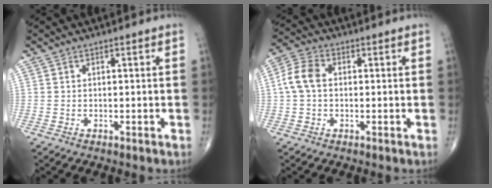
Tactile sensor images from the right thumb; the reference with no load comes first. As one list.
[{"total": 6.1, "force": [0.3, 4.2, 4.4], "torque": [-0.094, 0.018, -0.001]}]